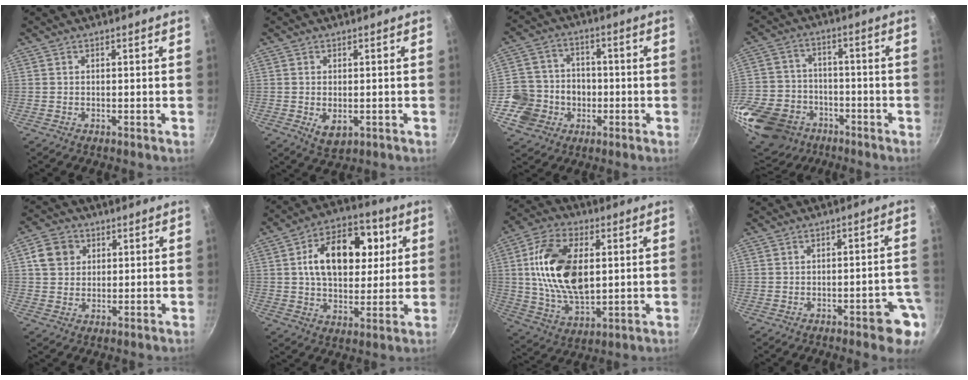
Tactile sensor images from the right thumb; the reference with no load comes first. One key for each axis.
{"total": 4.0, "fx": -0.9, "fy": 2.3, "fz": 3.1, "tx": -0.050, "ty": -0.007, "tz": -0.006}
{"total": 11.6, "fx": -3.1, "fy": 10.6, "fz": 3.8, "tx": -0.038, "ty": 0.029, "tz": -0.051}
{"total": 21.1, "fx": -10.0, "fy": 15.8, "fz": 9.7, "tx": -0.226, "ty": 0.038, "tz": -0.163}
{"total": 6.5, "fx": 1.8, "fy": 5.6, "fz": 2.7, "tx": -0.032, "ty": 0.001, "tz": 0.031}
{"total": 17.8, "fx": 4.1, "fy": 11.2, "fz": 13.3, "tx": -0.178, "ty": 0.009, "tz": 0.063}
{"total": 19.0, "fx": 2.7, "fy": 10.7, "fz": 15.5, "tx": -0.284, "ty": -0.005, "tz": 0.053}
{"total": 8.4, "fx": -4.0, "fy": 2.2, "fz": 7.0, "tx": -0.070, "ty": 0.028, "tz": -0.045}